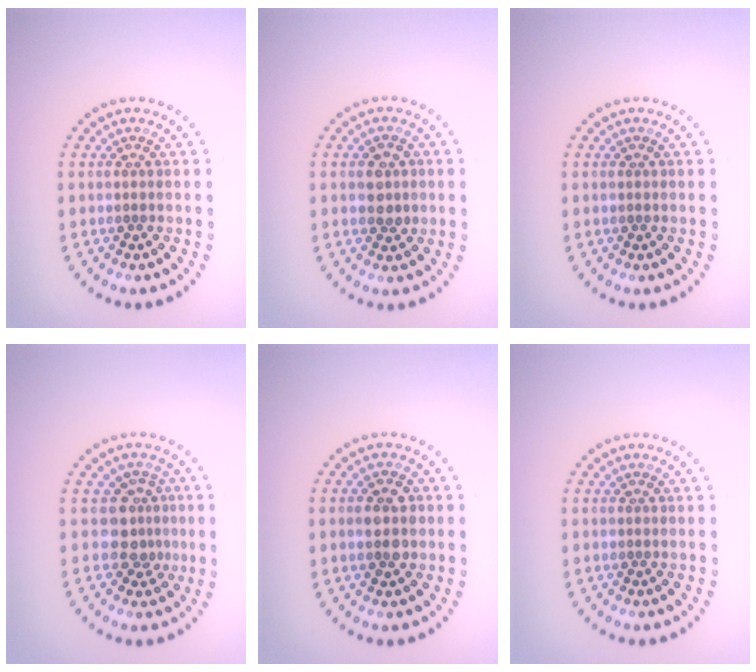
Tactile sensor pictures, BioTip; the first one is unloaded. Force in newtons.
{"total": 2.1, "press": 2.0, "slide": 0.3}
{"total": 0.0}
{"total": 2.5, "press": 1.9, "slide": 1.6}
{"total": 2.9, "press": 2.9, "slide": 0.1}
{"total": 0.0}